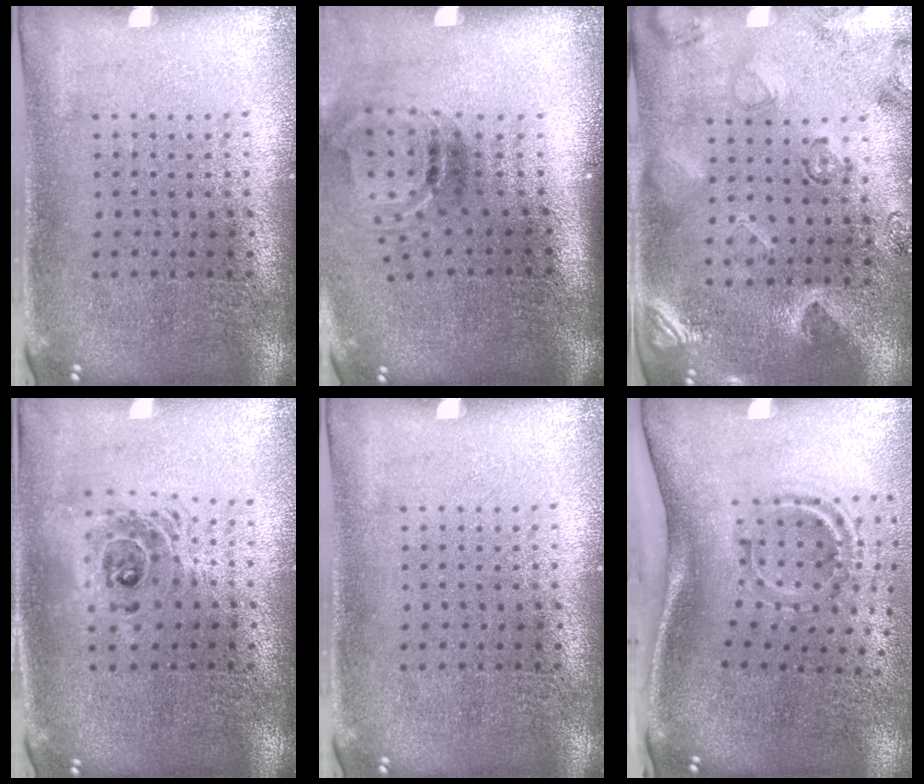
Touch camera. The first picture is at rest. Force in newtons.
{"total": 1.6, "press": 1.0, "slide": 1.2}
{"total": 2.3, "press": 1.9, "slide": 1.3}
{"total": 1.5, "press": 1.2, "slide": 0.8}
{"total": 0.0}
{"total": 2.2, "press": 1.2, "slide": 1.8}